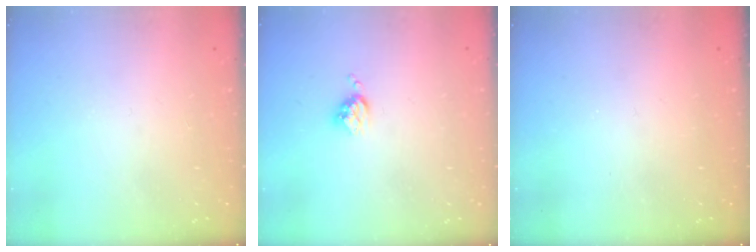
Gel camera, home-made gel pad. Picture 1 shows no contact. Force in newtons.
{"total": 3.6, "press": 3.6, "slide": 0.4}
{"total": 0.0}